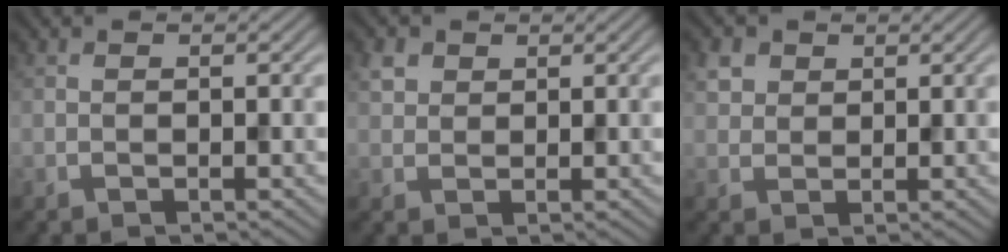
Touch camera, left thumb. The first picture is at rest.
{"total": 2.1, "force": [1.0, 1.7, 0.8], "torque": [-0.020, 0.003, 0.021]}
{"total": 2.7, "force": [1.3, 2.2, 0.9], "torque": [-0.032, 0.002, 0.027]}